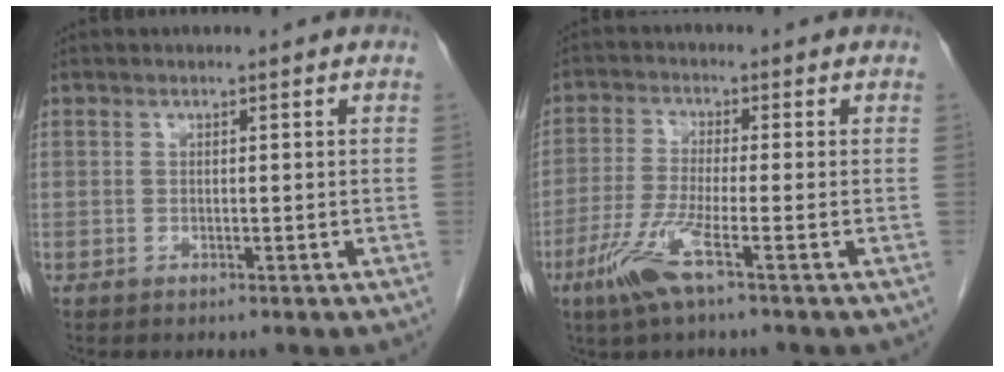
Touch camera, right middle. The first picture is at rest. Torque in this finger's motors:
{"motor_torque": [1.18, -0.73, 0.58, 0.15]}